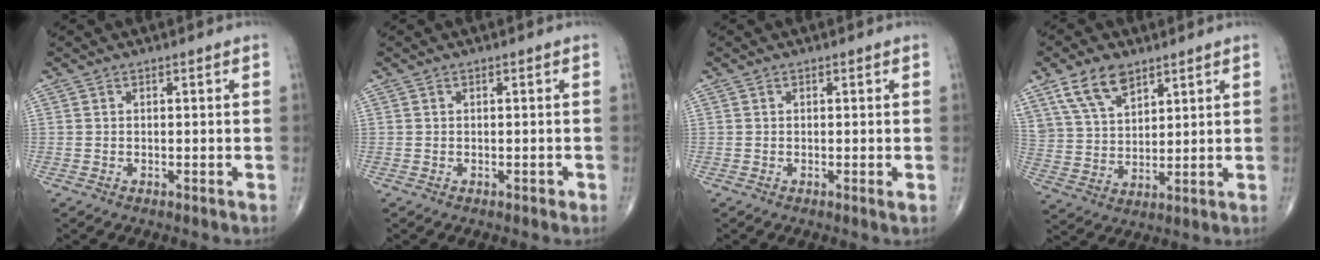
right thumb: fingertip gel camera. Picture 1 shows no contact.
{"total": 0.6, "force": [-0.3, 0.4, 0.4], "torque": [0.001, 0.002, -0.005]}
{"total": 1.4, "force": [-0.3, 0.2, 1.3], "torque": [-0.017, -0.005, -0.005]}
{"total": 9.8, "force": [6.2, 5.3, 5.4], "torque": [-0.090, -0.023, 0.127]}